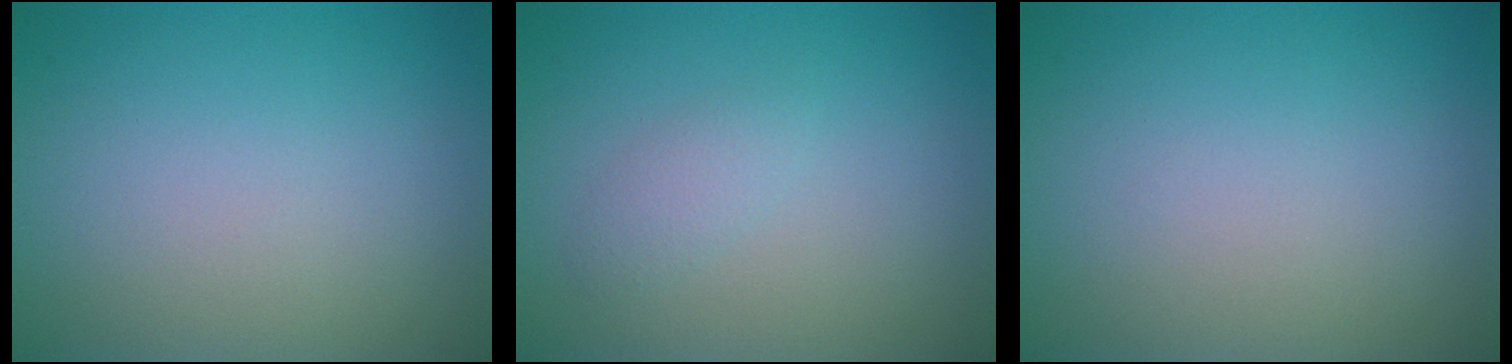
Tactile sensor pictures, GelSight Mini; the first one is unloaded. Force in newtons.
{"total": 1.3, "press": 1.3, "slide": 0.1}
{"total": 0.0}